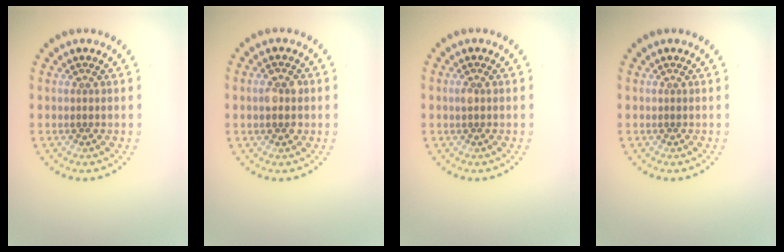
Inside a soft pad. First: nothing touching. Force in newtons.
{"total": 2.8, "press": 2.8, "slide": 0.1}
{"total": 0.5, "press": 0.5, "slide": 0.3}
{"total": 0.0}